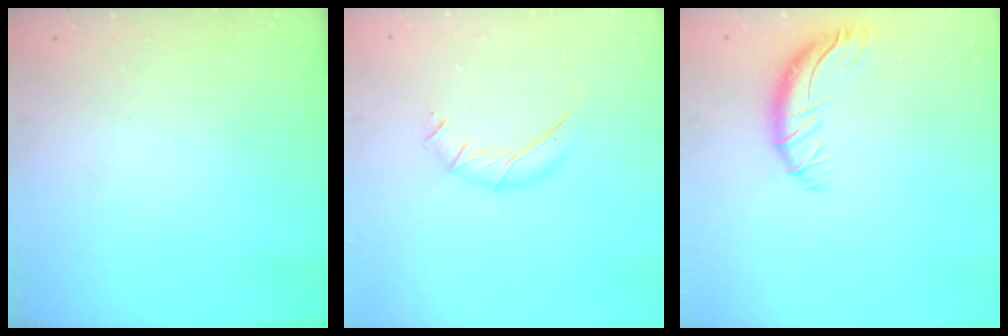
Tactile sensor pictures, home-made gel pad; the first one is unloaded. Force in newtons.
{"total": 7.0, "press": 7.0, "slide": 0.5}
{"total": 9.4, "press": 9.3, "slide": 0.9}